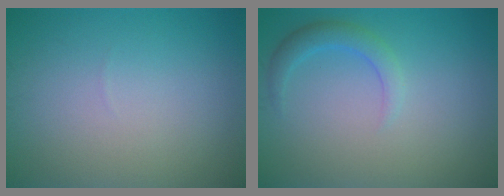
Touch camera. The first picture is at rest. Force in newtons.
{"total": 2.1, "press": 2.1, "slide": 0.1}